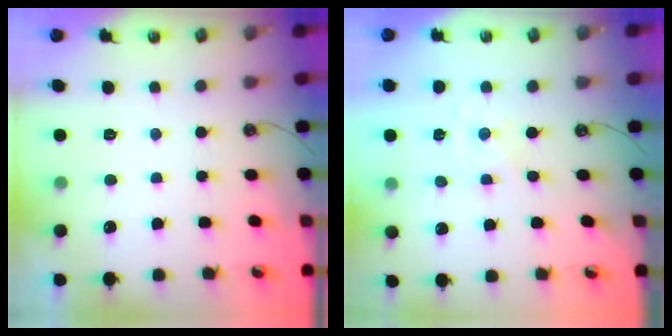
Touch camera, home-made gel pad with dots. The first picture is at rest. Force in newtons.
{"total": 0.0}